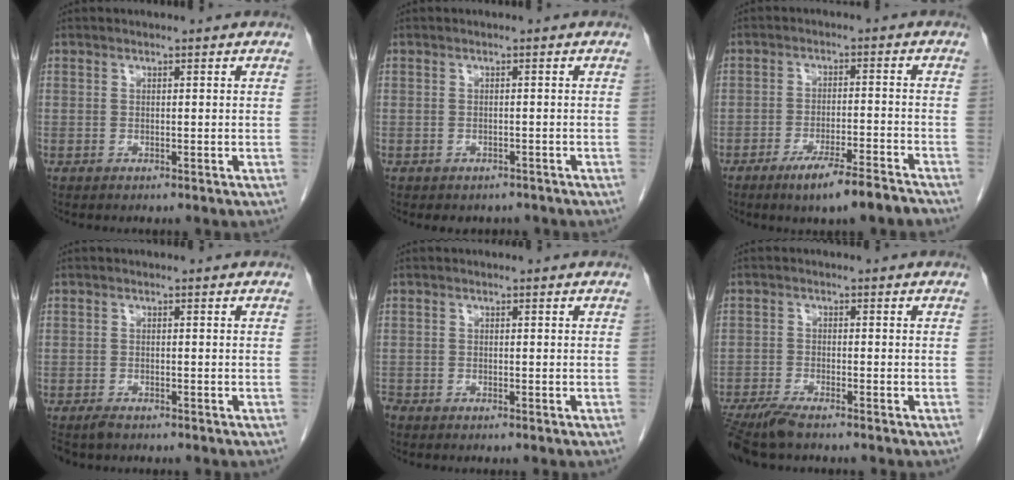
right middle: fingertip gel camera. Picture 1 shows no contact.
{"total": 2.8, "force": [-2.3, 1.4, 0.5], "torque": [-0.004, 0.003, -0.029]}
{"total": 8.0, "force": [-5.8, 0.4, 5.4], "torque": [-0.083, -0.012, -0.095]}
{"total": 2.5, "force": [-2.1, 0.8, 1.0], "torque": [-0.023, -0.006, -0.035]}
{"total": 0.9, "force": [-0.9, 0.1, 0.1], "torque": [-0.006, -0.002, -0.015]}
{"total": 6.3, "force": [-5.2, 0.7, 3.5], "torque": [-0.062, -0.016, -0.094]}